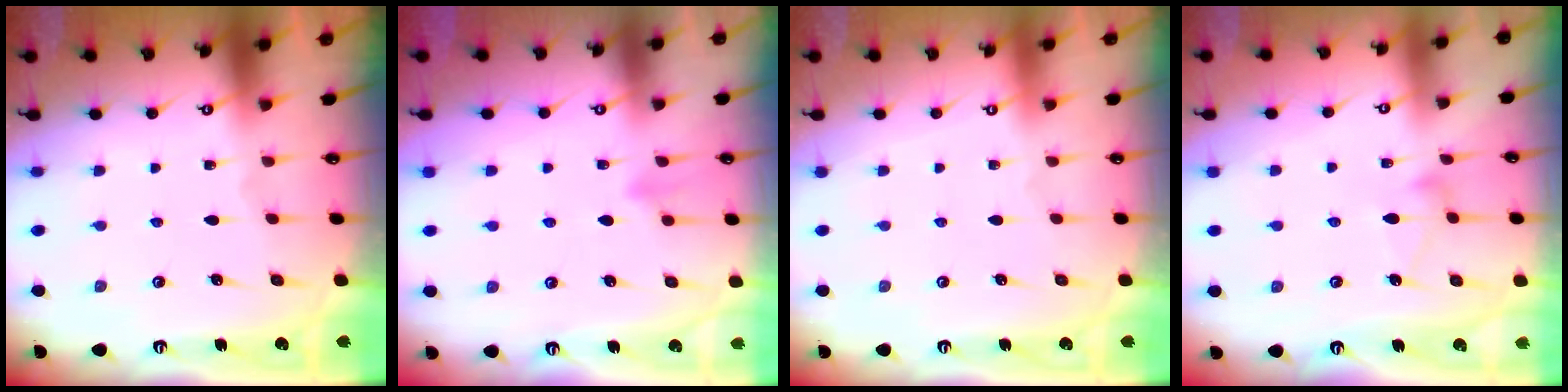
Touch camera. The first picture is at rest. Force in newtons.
{"total": 7.7, "press": 7.5, "slide": 1.5}
{"total": 3.9, "press": 3.9, "slide": 0.2}
{"total": 7.3, "press": 7.3, "slide": 0.3}